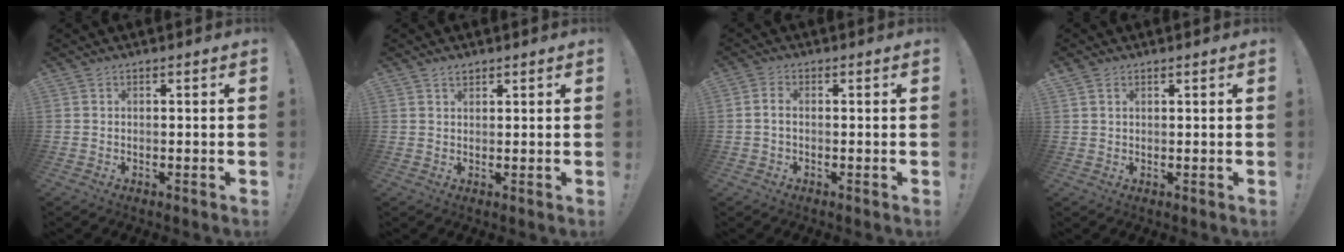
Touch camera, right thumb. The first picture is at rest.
{"total": 1.6, "force": [1.3, 0.7, 0.6], "torque": [0.001, -0.009, 0.021]}
{"total": 2.1, "force": [-0.5, 1.1, 1.8], "torque": [-0.037, 0.007, -0.007]}
{"total": 1.6, "force": [1.0, 1.0, 0.8], "torque": [-0.009, -0.001, 0.018]}